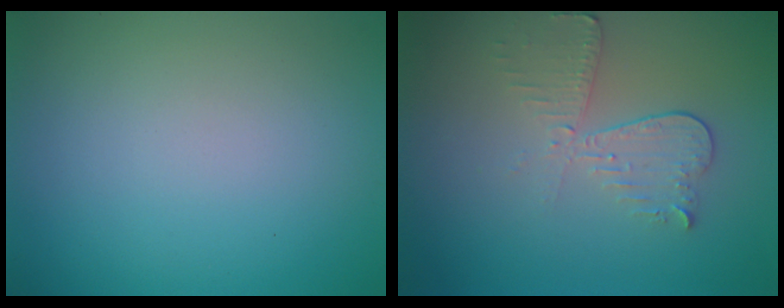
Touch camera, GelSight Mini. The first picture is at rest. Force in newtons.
{"total": 3.0, "press": 2.7, "slide": 1.4}